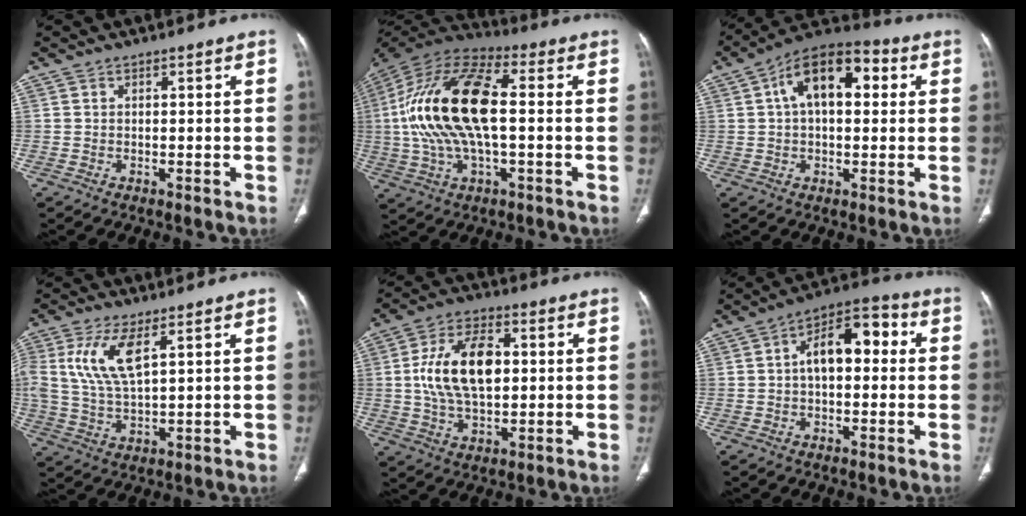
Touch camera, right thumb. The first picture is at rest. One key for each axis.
{"total": 21.9, "fx": 0.5, "fy": 9.5, "fz": 19.7, "tx": -0.410, "ty": 0.025, "tz": 0.004}
{"total": 14.2, "fx": 3.5, "fy": 7.9, "fz": 11.2, "tx": -0.163, "ty": 0.030, "tz": 0.049}
{"total": 10.0, "fx": 3.6, "fy": 3.9, "fz": 8.4, "tx": -0.192, "ty": -0.007, "tz": 0.076}
{"total": 14.5, "fx": 1.5, "fy": 8.2, "fz": 11.9, "tx": -0.208, "ty": 0.009, "tz": 0.027}
{"total": 10.9, "fx": 1.2, "fy": 6.0, "fz": 9.1, "tx": -0.125, "ty": 0.036, "tz": 0.007}